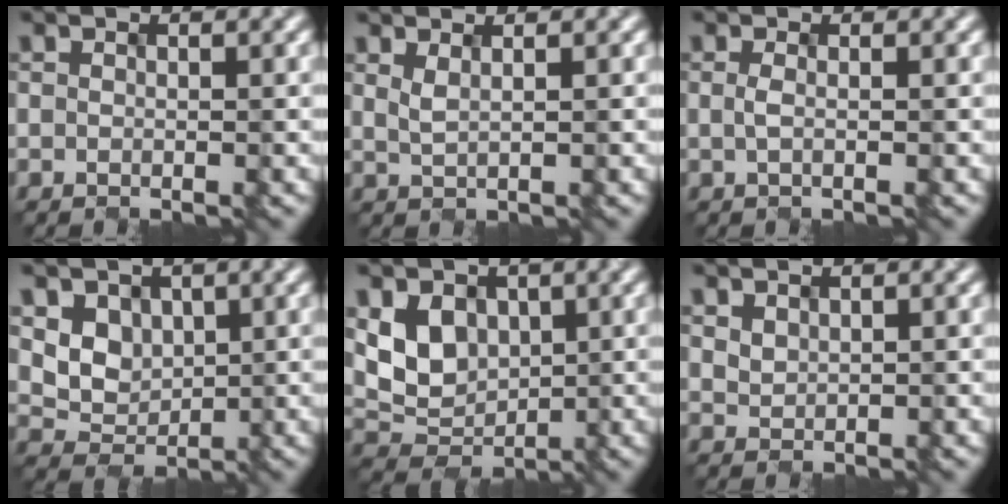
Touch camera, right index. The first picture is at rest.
{"total": 1.3, "force": [0.7, 0.5, 0.9], "torque": [-0.018, 0.001, 0.014]}
{"total": 0.8, "force": [-0.1, 0.3, 0.8], "torque": [-0.013, 0.000, -0.002]}
{"total": 3.9, "force": [1.1, 3.3, 1.8], "torque": [-0.048, -0.010, 0.029]}
{"total": 5.2, "force": [1.2, 4.1, 3.0], "torque": [-0.056, -0.007, 0.017]}
{"total": 1.1, "force": [0.8, 0.7, 0.3], "torque": [-0.011, 0.000, 0.020]}